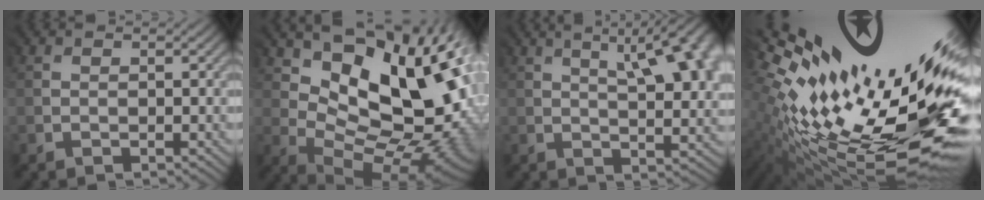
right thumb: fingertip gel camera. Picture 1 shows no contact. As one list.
[{"total": 17.8, "force": [5.9, 9.7, 13.8], "torque": [-0.188, 0.020, 0.111]}, {"total": 12.7, "force": [4.9, 4.5, 10.9], "torque": [-0.118, 0.038, 0.064]}, {"total": 18.9, "force": [2.3, 7.3, 17.3], "torque": [-0.272, -0.021, 0.067]}]